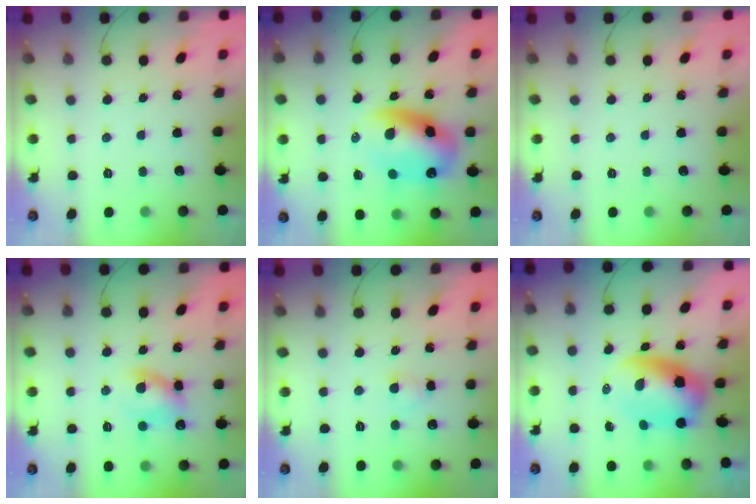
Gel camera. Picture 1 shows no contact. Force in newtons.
{"total": 13.4, "press": 12.9, "slide": 3.7}
{"total": 0.0}
{"total": 8.6, "press": 8.4, "slide": 1.5}
{"total": 2.3, "press": 2.1, "slide": 1.0}
{"total": 7.3, "press": 7.1, "slide": 1.9}